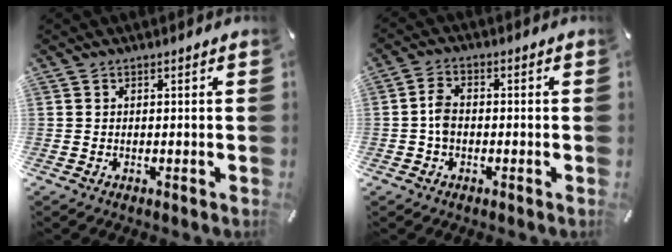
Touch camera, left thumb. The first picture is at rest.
{"total": 3.9, "force": [-0.5, 2.7, 2.8], "torque": [-0.059, 0.006, -0.010]}